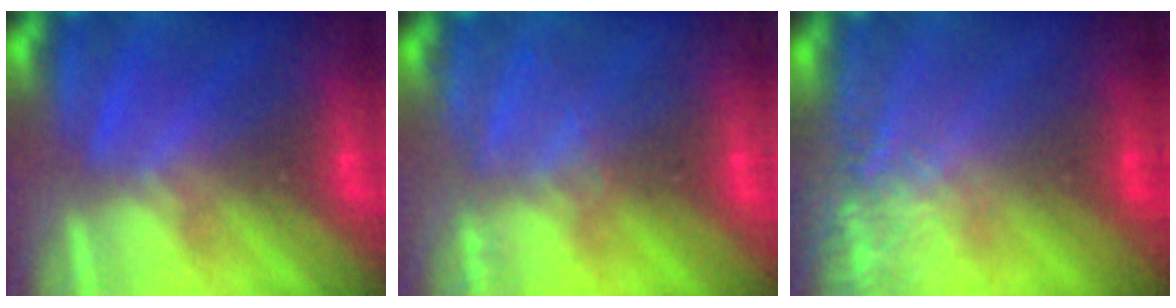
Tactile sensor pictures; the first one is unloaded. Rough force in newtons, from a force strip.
{"total": 2.0}
{"total": 7.2}